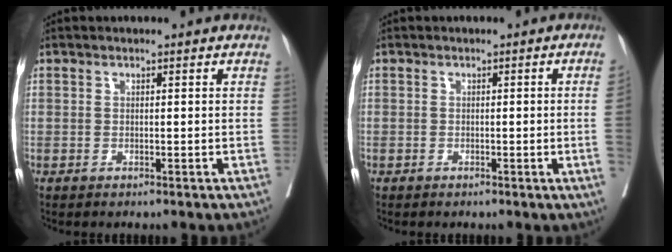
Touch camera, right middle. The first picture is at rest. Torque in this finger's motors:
{"motor_torque": [1.07, -1.07, -0.31, -0.21]}